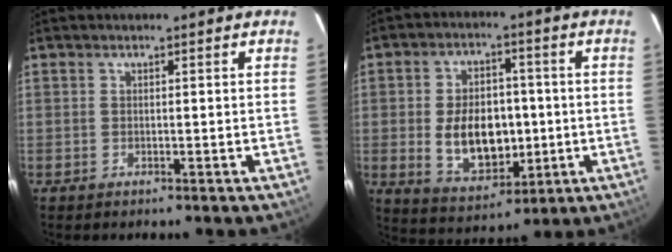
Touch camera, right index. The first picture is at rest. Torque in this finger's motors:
{"motor_torque": [0.54, 0.11, 0.71, 0.12]}